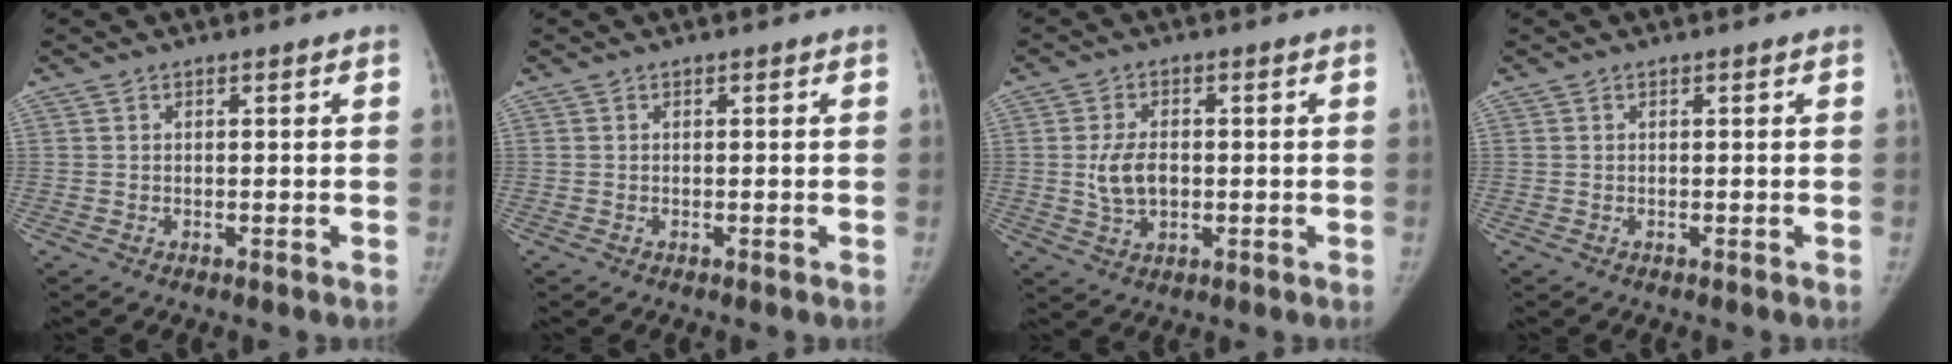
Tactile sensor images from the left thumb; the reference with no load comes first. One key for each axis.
{"total": 0.0}
{"total": 6.1, "fx": -0.1, "fy": 3.8, "fz": 4.7, "tx": -0.086, "ty": 0.003, "tz": 0.003}
{"total": 0.0}